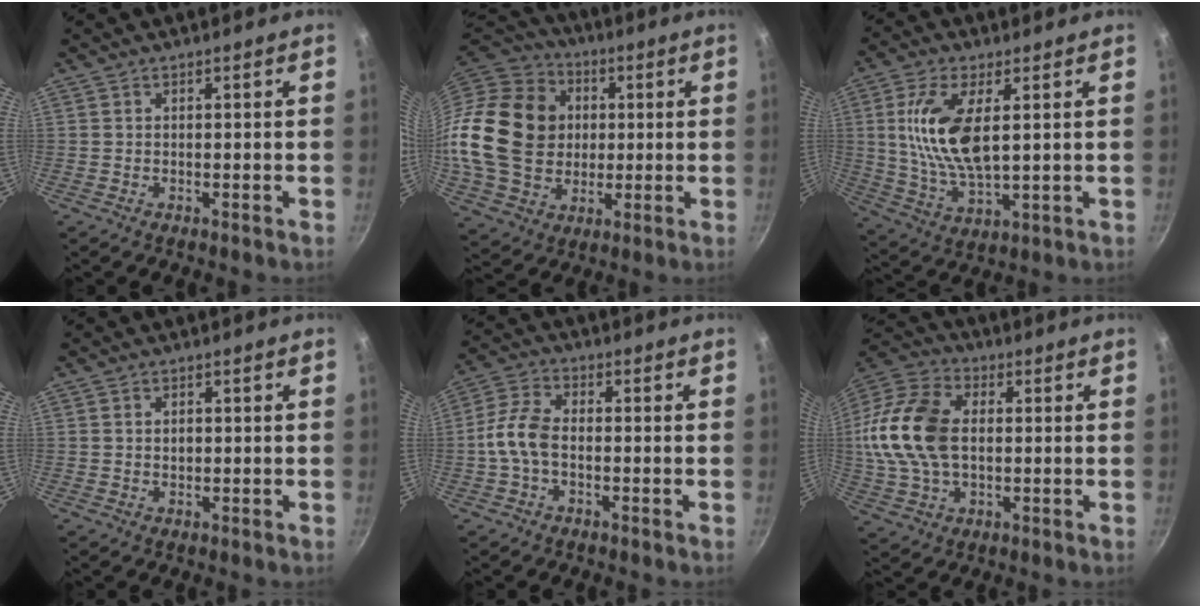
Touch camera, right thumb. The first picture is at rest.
{"total": 24.3, "force": [1.4, 19.8, 14.1], "torque": [-0.245, 0.025, 0.029]}
{"total": 13.6, "force": [2.8, 6.0, 11.8], "torque": [-0.234, -0.010, 0.060]}
{"total": 1.6, "force": [0.2, 1.2, 1.1], "torque": [-0.016, 0.003, 0.003]}
{"total": 7.2, "force": [-1.3, 4.2, 5.7], "torque": [-0.116, 0.030, -0.037]}
{"total": 18.2, "force": [1.0, 12.0, 13.7], "torque": [-0.263, 0.024, 0.010]}